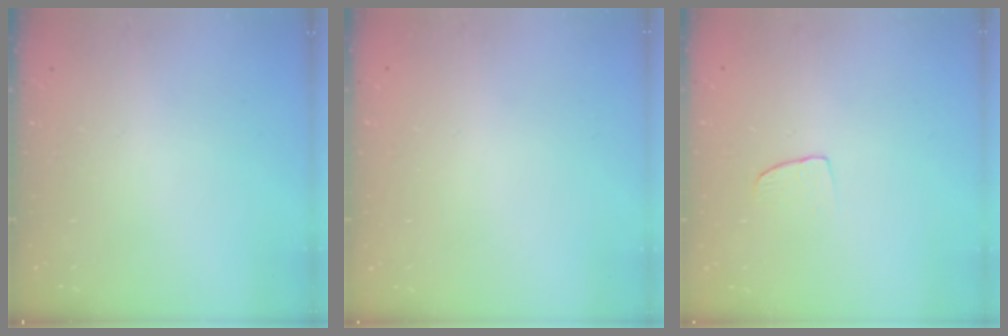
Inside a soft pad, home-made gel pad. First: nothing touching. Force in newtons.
{"total": 0.0}
{"total": 5.9, "press": 5.9, "slide": 0.4}